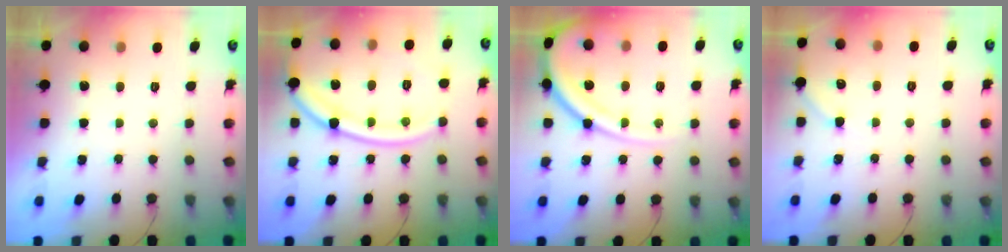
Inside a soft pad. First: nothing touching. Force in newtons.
{"total": 17.1, "press": 17.0, "slide": 2.0}
{"total": 14.8, "press": 14.7, "slide": 1.8}
{"total": 3.4, "press": 3.3, "slide": 0.5}